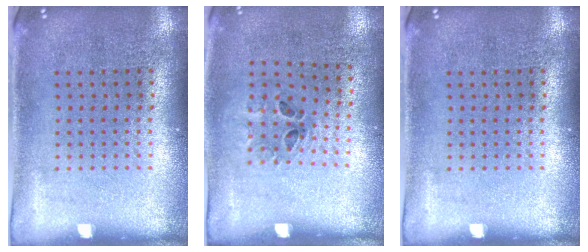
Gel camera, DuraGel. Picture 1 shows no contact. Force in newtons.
{"total": 1.2, "press": 0.6, "slide": 1.0}
{"total": 0.0}